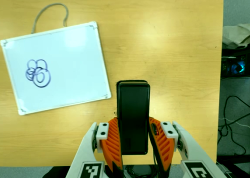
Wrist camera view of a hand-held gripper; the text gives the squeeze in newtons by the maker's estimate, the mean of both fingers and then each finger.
{"total": 3.9, "left": 2.6, "right": 5.2}